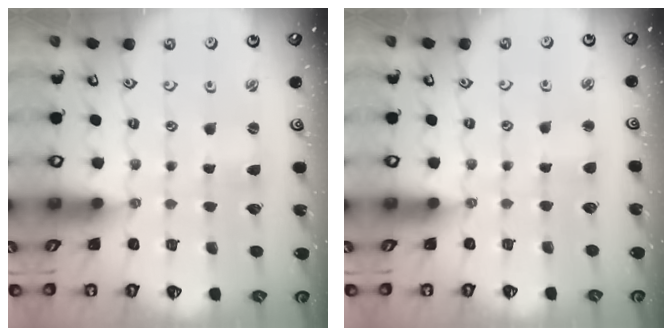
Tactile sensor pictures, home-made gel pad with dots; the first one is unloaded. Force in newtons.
{"total": 2.5, "press": 2.5, "slide": 0.5}